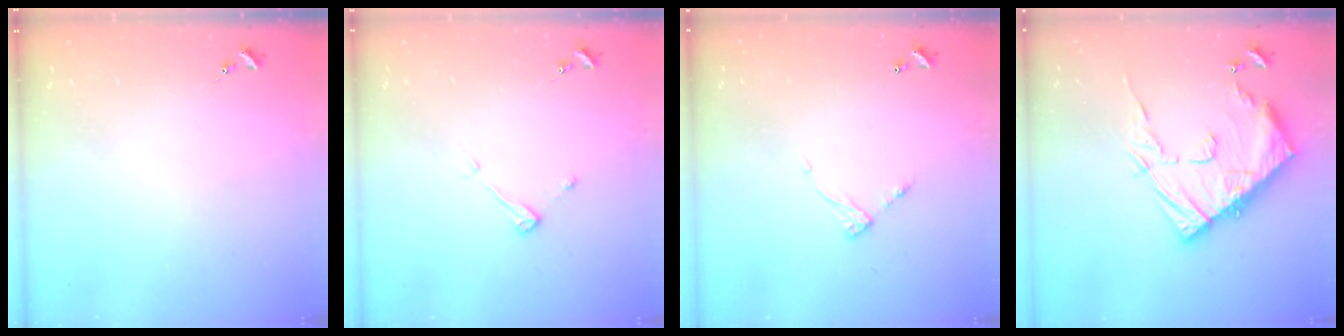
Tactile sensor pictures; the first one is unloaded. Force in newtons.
{"total": 3.8, "press": 3.8, "slide": 0.3}
{"total": 6.4, "press": 6.4, "slide": 0.4}
{"total": 17.0, "press": 16.9, "slide": 1.5}